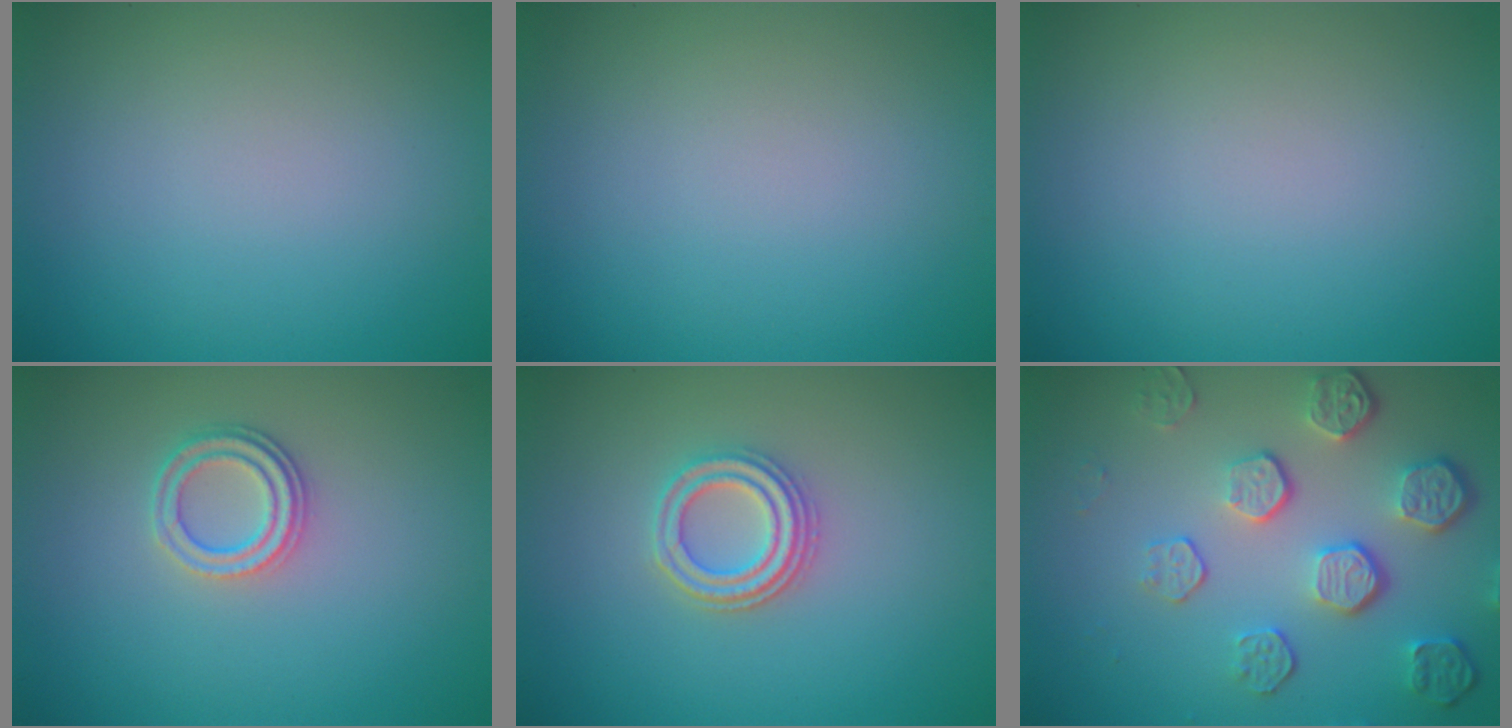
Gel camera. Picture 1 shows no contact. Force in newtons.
{"total": 0.0}
{"total": 0.0}
{"total": 2.4, "press": 2.0, "slide": 1.2}
{"total": 2.9, "press": 2.7, "slide": 1.2}
{"total": 5.6, "press": 3.9, "slide": 4.0}